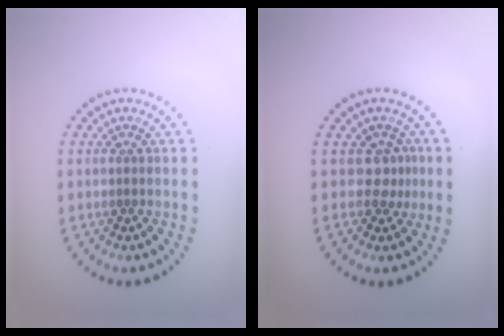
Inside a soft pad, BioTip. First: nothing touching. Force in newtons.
{"total": 1.7, "press": 1.2, "slide": 1.1}